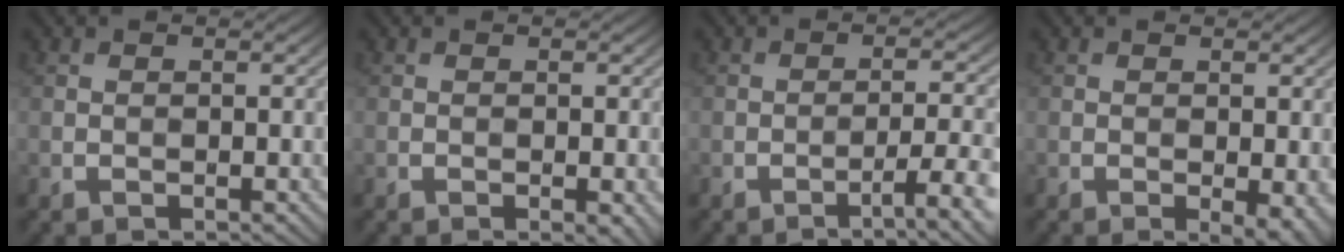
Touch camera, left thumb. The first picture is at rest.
{"total": 1.2, "force": [-0.4, 0.3, 1.1], "torque": [-0.017, -0.004, -0.006]}
{"total": 4.4, "force": [-2.3, 0.6, 3.7], "torque": [-0.059, 0.010, -0.039]}
{"total": 2.7, "force": [-0.8, 1.0, 2.4], "torque": [-0.033, -0.006, -0.010]}